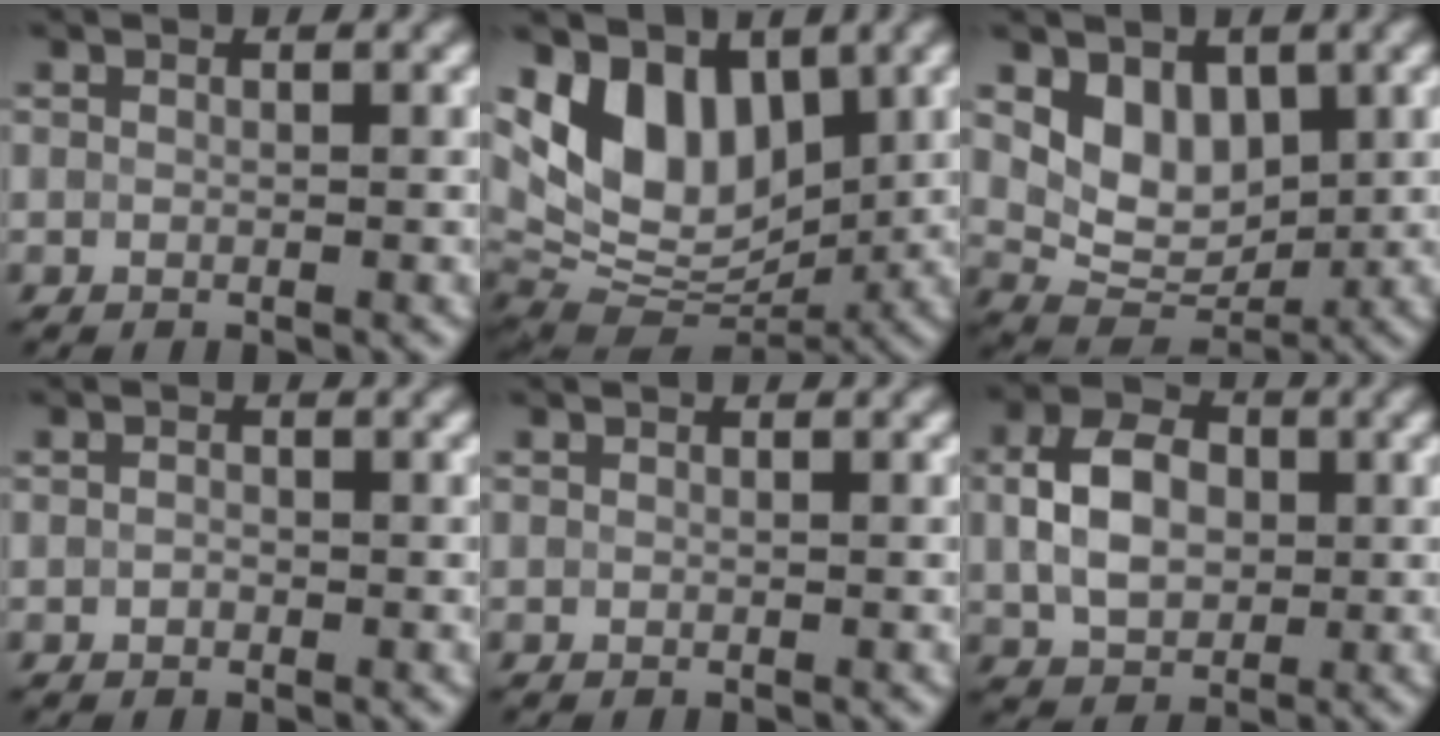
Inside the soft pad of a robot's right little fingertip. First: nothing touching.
{"total": 8.3, "force": [3.1, 5.2, 5.6], "torque": [-0.106, -0.006, 0.047]}
{"total": 4.5, "force": [1.6, 3.2, 2.8], "torque": [-0.054, -0.011, 0.031]}
{"total": 0.6, "force": [-0.2, 0.4, 0.4], "torque": [-0.010, 0.000, -0.005]}
{"total": 0.0}
{"total": 5.9, "force": [0.4, 4.2, 4.2], "torque": [-0.089, 0.011, 0.003]}